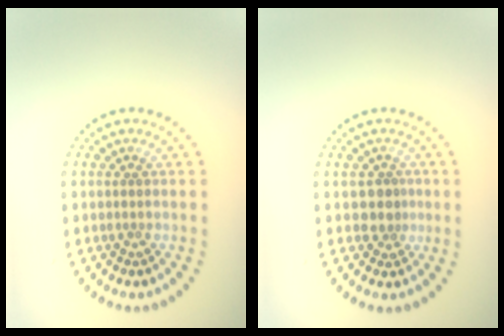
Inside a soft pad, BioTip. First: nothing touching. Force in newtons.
{"total": 2.1, "press": 1.7, "slide": 1.2}